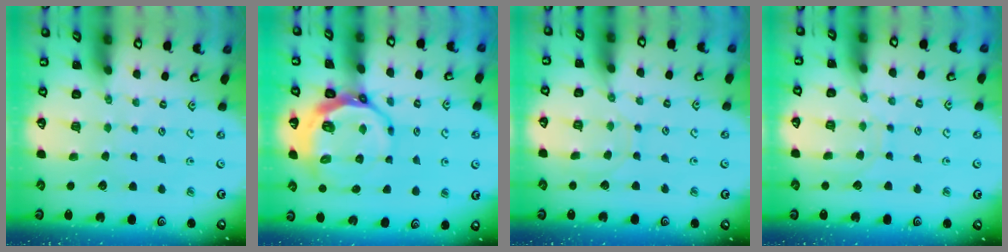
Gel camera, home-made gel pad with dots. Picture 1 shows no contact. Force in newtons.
{"total": 10.7, "press": 10.0, "slide": 3.8}
{"total": 6.9, "press": 6.9, "slide": 0.7}
{"total": 4.6, "press": 4.5, "slide": 0.5}